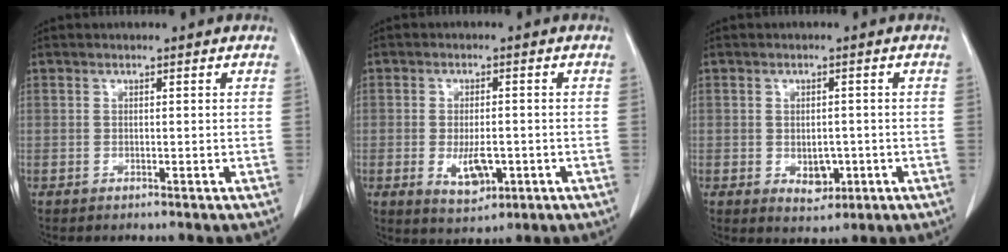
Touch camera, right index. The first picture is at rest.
{"total": 5.6, "force": [-1.5, 2.5, 4.7], "torque": [-0.081, -0.007, -0.014]}
{"total": 3.7, "force": [-1.0, 2.4, 2.6], "torque": [-0.033, -0.001, -0.002]}